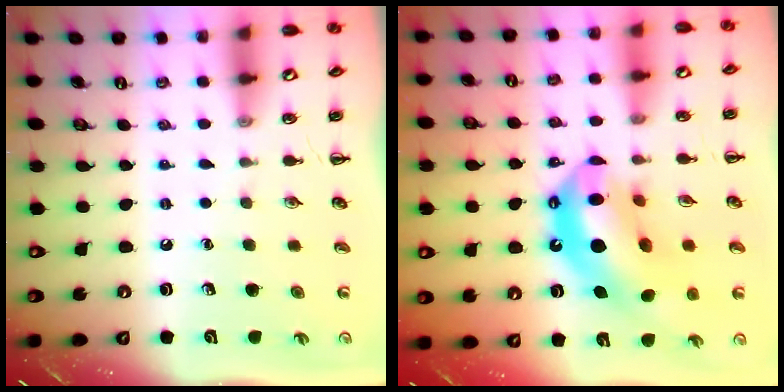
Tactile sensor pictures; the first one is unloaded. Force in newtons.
{"total": 17.5, "press": 16.8, "slide": 4.9}